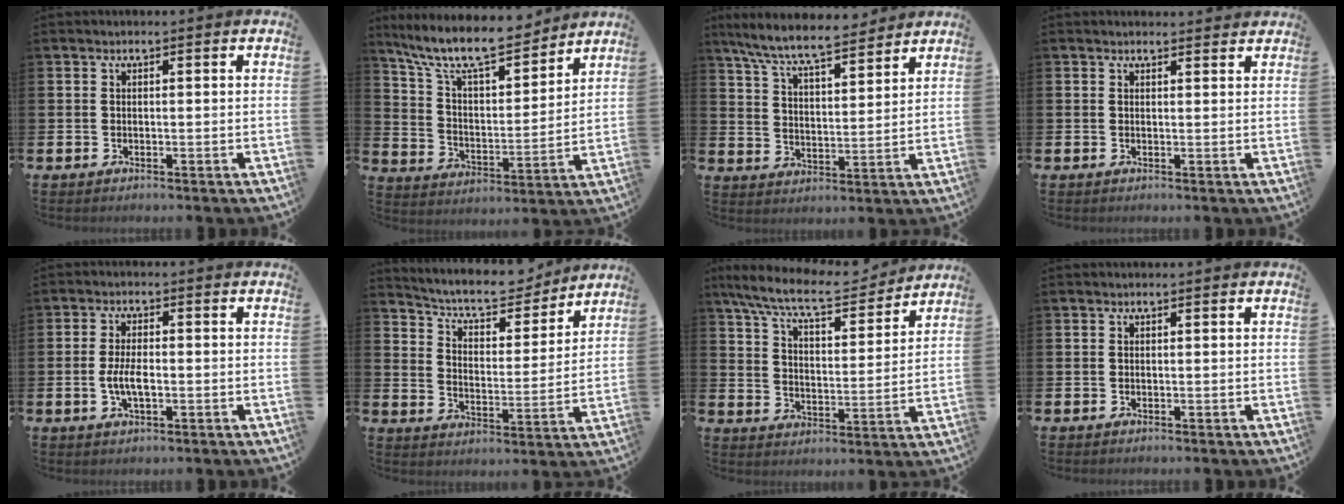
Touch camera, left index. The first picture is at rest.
{"total": 11.6, "force": [10.2, 2.7, 4.7], "torque": [-0.120, -0.065, 0.178]}
{"total": 8.2, "force": [7.6, 0.9, 2.9], "torque": [-0.087, -0.041, 0.135]}
{"total": 0.7, "force": [0.7, 0.2, 0.0], "torque": [0.009, 0.000, 0.011]}
{"total": 3.8, "force": [-0.7, 1.5, 3.4], "torque": [-0.067, 0.000, -0.015]}
{"total": 8.2, "force": [7.6, 2.2, 2.4], "torque": [-0.069, -0.052, 0.129]}
{"total": 9.6, "force": [8.7, 1.5, 3.7], "torque": [-0.104, -0.051, 0.150]}
{"total": 0.0}